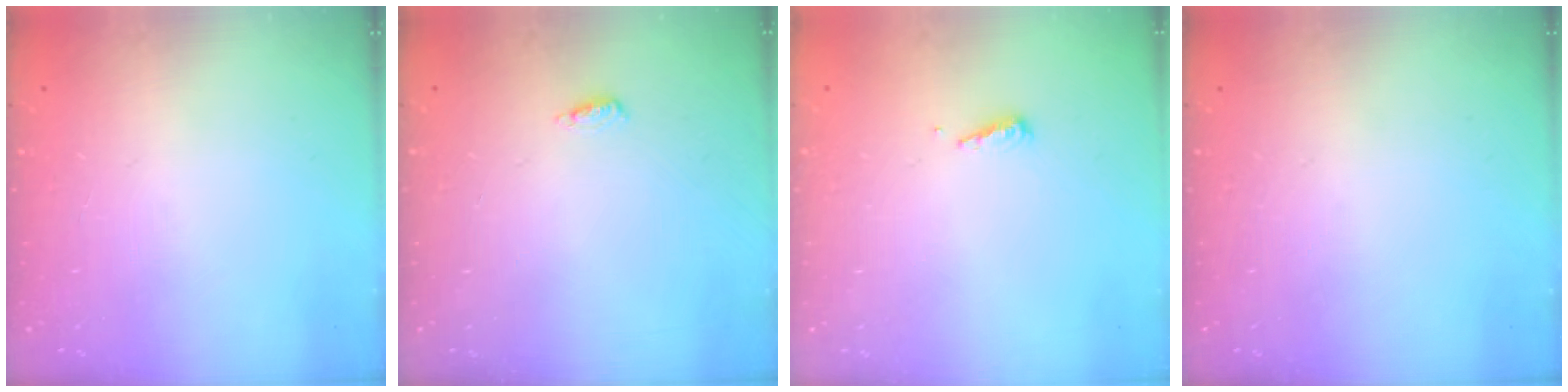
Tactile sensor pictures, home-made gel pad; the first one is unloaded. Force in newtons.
{"total": 4.4, "press": 4.1, "slide": 1.5}
{"total": 3.6, "press": 3.6, "slide": 0.4}
{"total": 0.0}